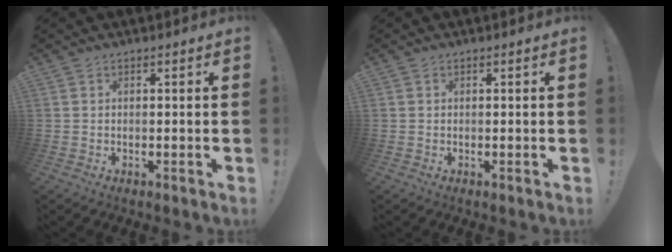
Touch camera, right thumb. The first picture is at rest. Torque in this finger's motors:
{"motor_torque": [0.39, 0.23, -0.21, -0.04, 0.04]}